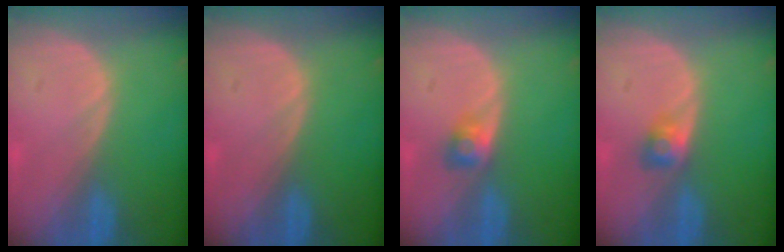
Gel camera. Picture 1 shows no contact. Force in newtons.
{"total": 0.0}
{"total": 2.5, "press": 2.4, "slide": 0.8}
{"total": 2.5, "press": 2.4, "slide": 0.8}